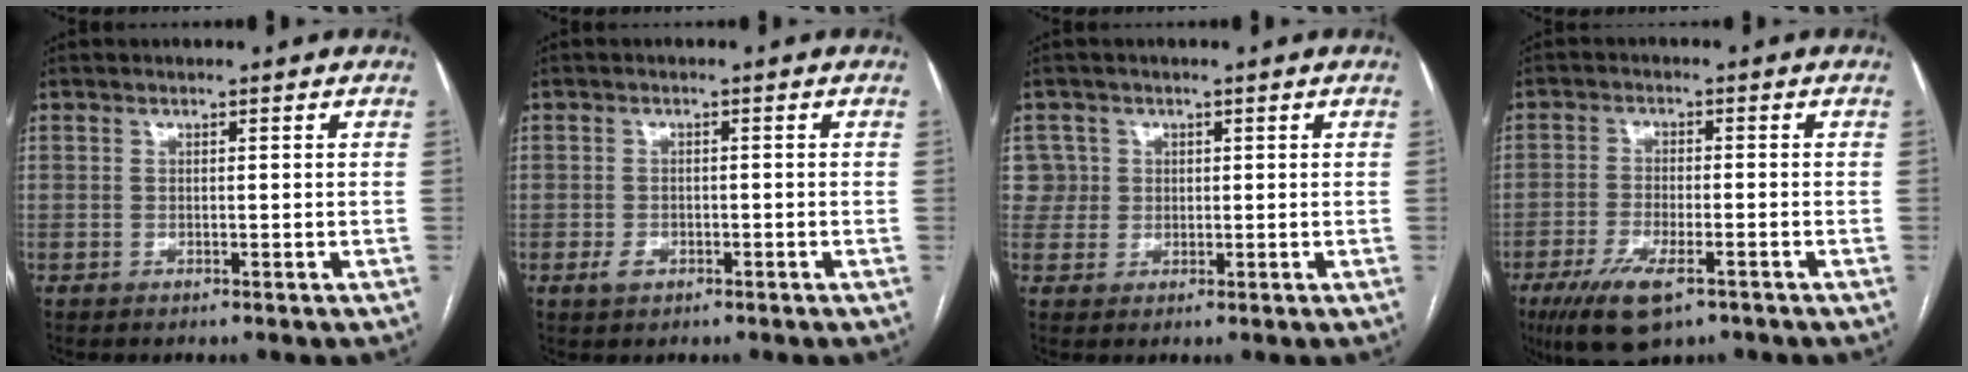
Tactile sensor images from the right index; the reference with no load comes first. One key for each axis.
{"total": 1.9, "fx": -0.9, "fy": 1.3, "fz": 1.0, "tx": -0.012, "ty": 0.004, "tz": -0.009}
{"total": 4.0, "fx": 1.1, "fy": 3.8, "fz": -0.3, "tx": 0.025, "ty": 0.013, "tz": 0.019}
{"total": 8.8, "fx": -5.3, "fy": 2.8, "fz": 6.5, "tx": -0.116, "ty": -0.015, "tz": -0.086}